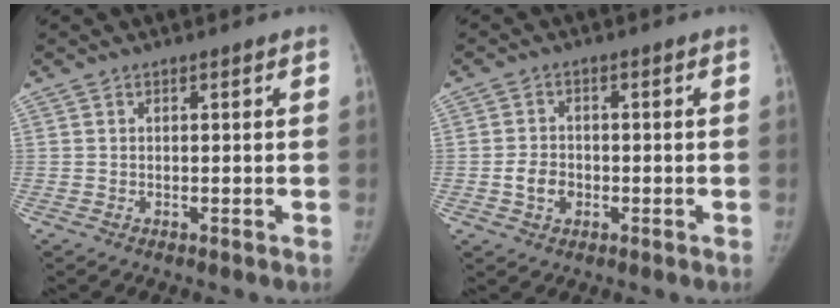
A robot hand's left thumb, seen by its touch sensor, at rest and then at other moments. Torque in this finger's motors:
{"motor_torque": [0.11, 0.35, 0.14, -0.31, 0.03]}